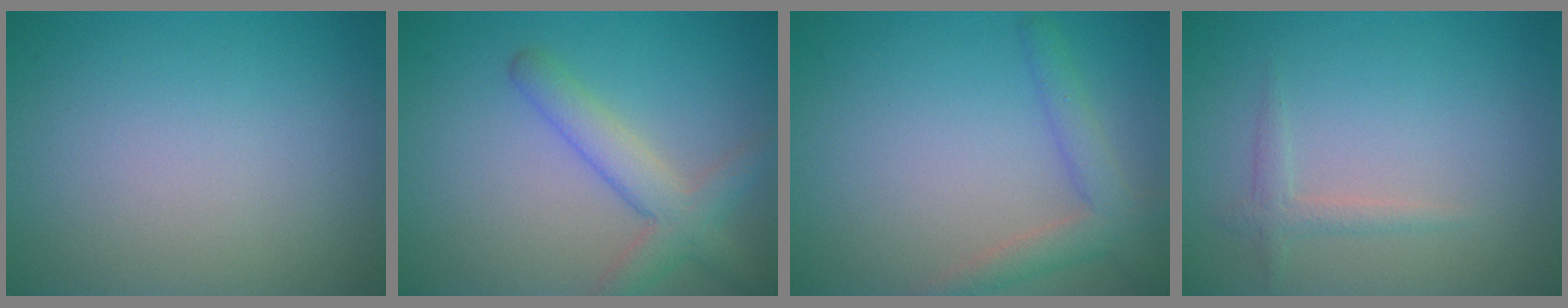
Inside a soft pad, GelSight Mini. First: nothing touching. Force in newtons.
{"total": 3.8, "press": 3.8, "slide": 0.2}
{"total": 2.9, "press": 2.9, "slide": 0.2}
{"total": 1.3, "press": 1.3, "slide": 0.1}